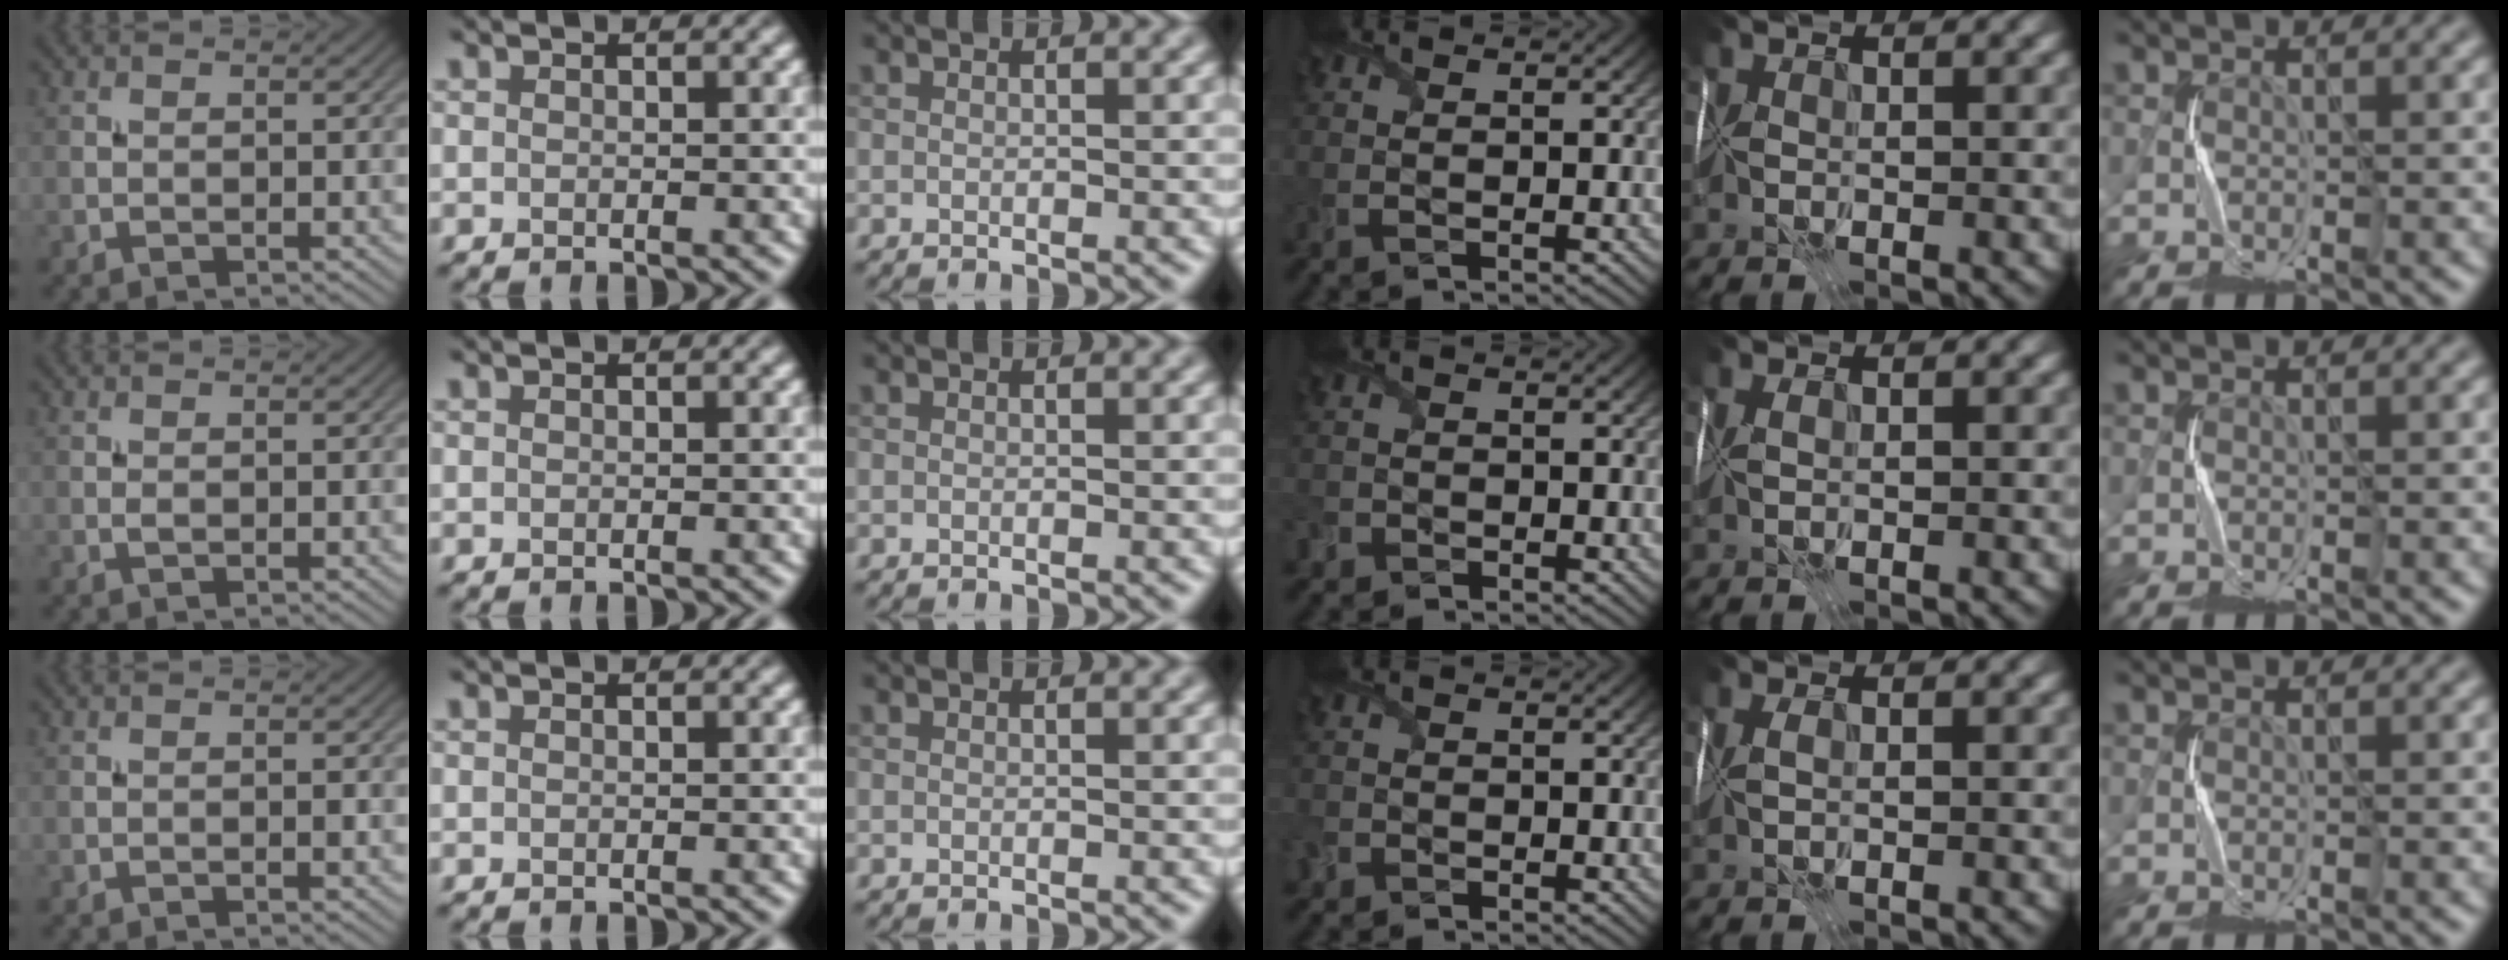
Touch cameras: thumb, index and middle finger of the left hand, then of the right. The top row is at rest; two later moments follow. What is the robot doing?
{"motion": "fold", "object": "shipping label"}